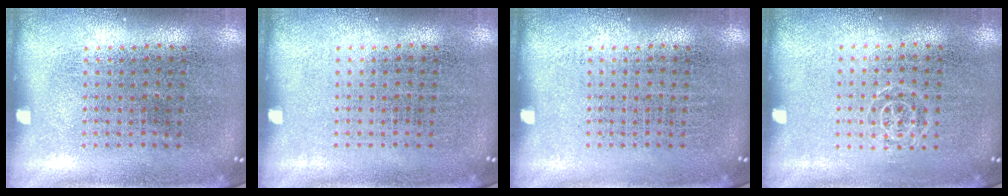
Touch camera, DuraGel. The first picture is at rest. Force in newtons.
{"total": 0.0}
{"total": 0.0}
{"total": 0.7, "press": 0.5, "slide": 0.5}